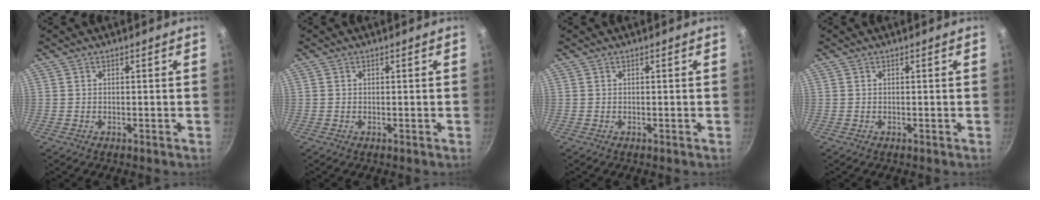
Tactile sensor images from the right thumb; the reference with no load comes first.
{"total": 0.0}
{"total": 0.0}
{"total": 0.0}